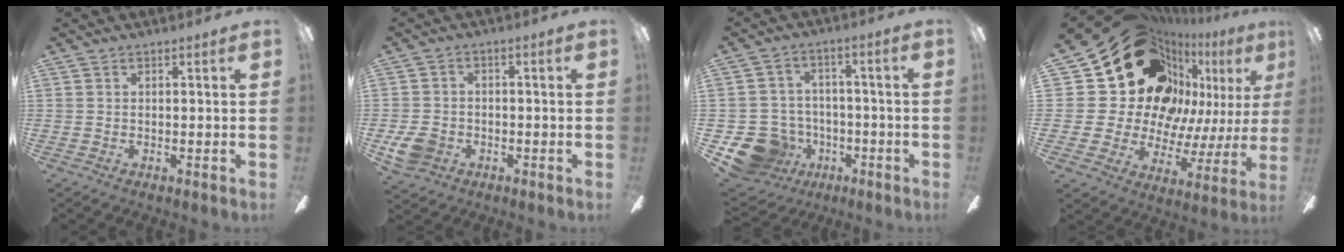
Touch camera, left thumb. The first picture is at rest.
{"total": 6.4, "force": [-2.6, 4.9, 3.0], "torque": [-0.065, 0.013, -0.051]}
{"total": 13.2, "force": [-6.5, 10.3, 5.2], "torque": [-0.131, 0.046, -0.107]}
{"total": 26.0, "force": [13.9, 17.4, 13.4], "torque": [-0.228, -0.106, 0.286]}